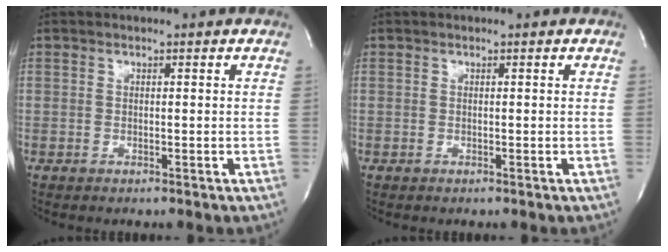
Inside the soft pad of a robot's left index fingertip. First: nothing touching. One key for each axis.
{"total": 0.0}